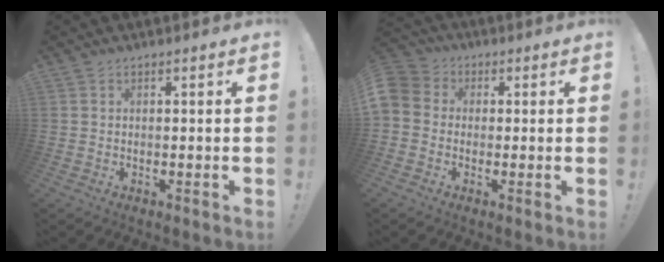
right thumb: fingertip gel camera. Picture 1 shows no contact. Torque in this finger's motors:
{"motor_torque": [2.34, 2.67, 1.80, -0.36, 0.29]}